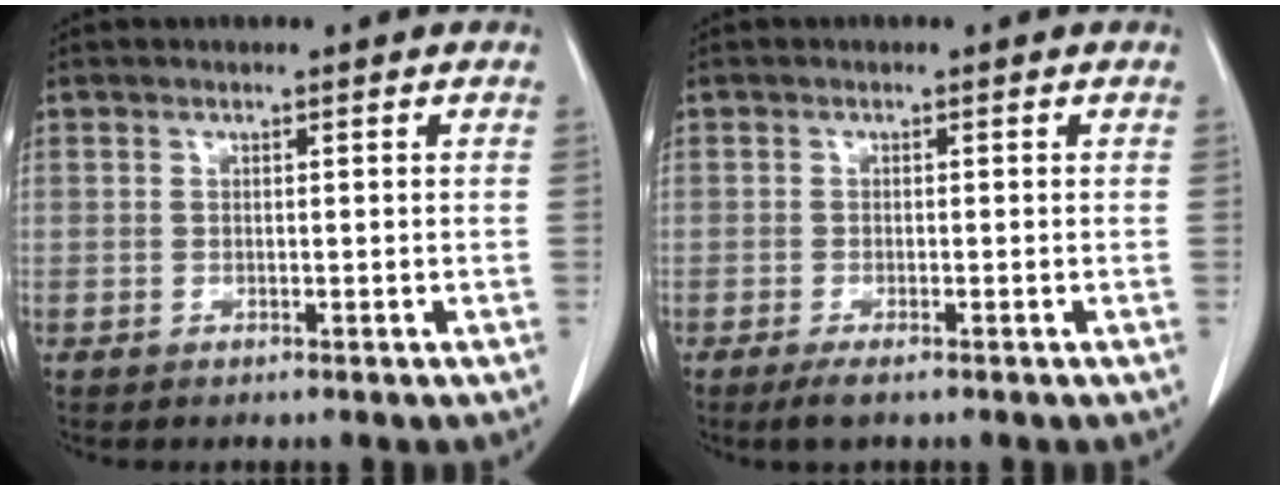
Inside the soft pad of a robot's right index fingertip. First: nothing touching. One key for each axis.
{"total": 2.0, "fx": -1.3, "fy": 0.3, "fz": 1.5, "tx": -0.026, "ty": -0.005, "tz": -0.022}